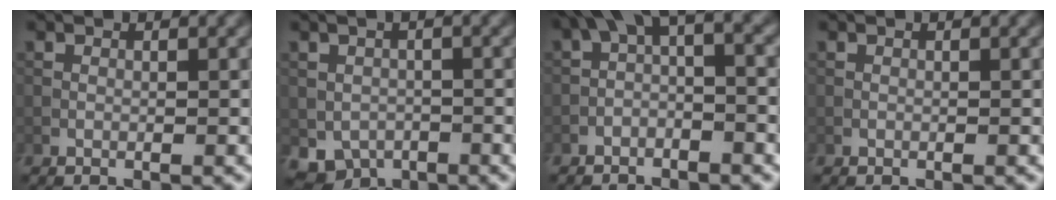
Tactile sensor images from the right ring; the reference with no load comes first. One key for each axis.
{"total": 4.3, "fx": -1.3, "fy": 3.2, "fz": 2.5, "tx": -0.037, "ty": -0.005, "tz": -0.008}
{"total": 3.4, "fx": -0.6, "fy": 1.4, "fz": 3.1, "tx": -0.048, "ty": 0.017, "tz": -0.022}
{"total": 0.0}